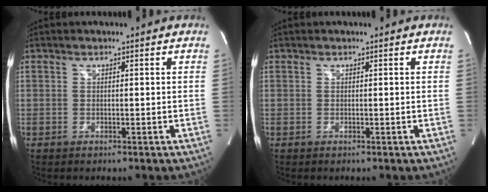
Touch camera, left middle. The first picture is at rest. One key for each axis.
{"total": 0.0}